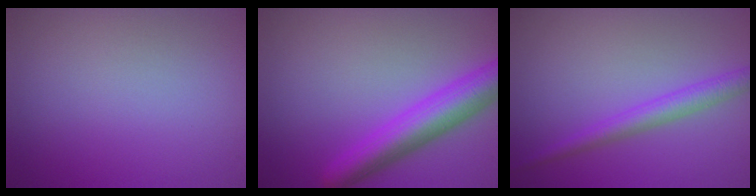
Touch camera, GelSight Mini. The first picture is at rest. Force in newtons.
{"total": 5.8, "press": 5.8, "slide": 0.1}
{"total": 2.6, "press": 2.6, "slide": 0.2}